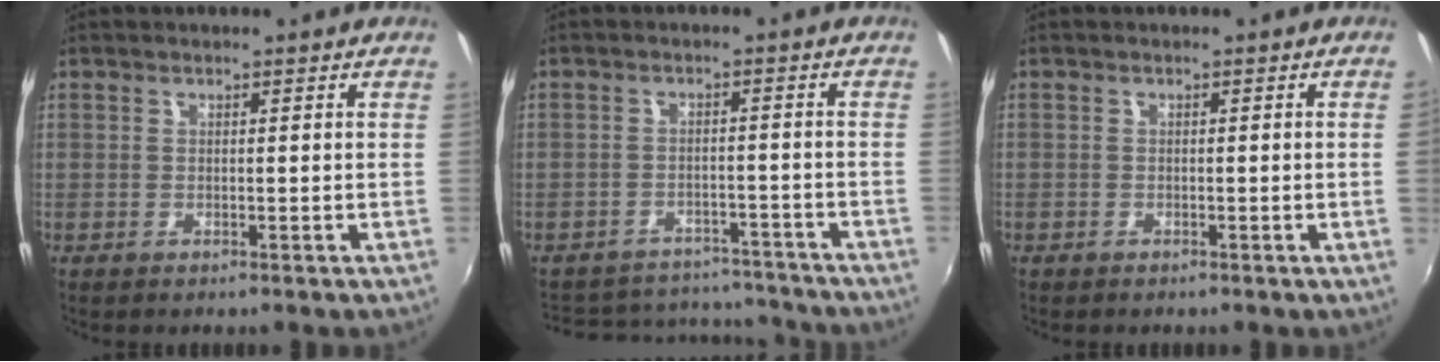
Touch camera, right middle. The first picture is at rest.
{"total": 14.1, "force": [-12.1, 6.4, 3.5], "torque": [-0.089, 0.041, -0.151]}
{"total": 0.6, "force": [-0.2, -0.3, 0.4], "torque": [-0.007, 0.001, -0.005]}